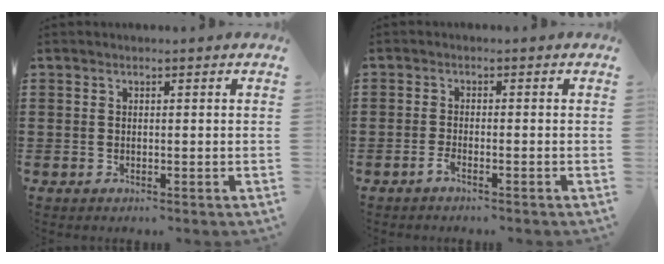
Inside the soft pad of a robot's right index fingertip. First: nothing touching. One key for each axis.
{"total": 1.5, "fx": -1.1, "fy": 0.0, "fz": 1.1, "tx": -0.034, "ty": -0.010, "tz": -0.024}